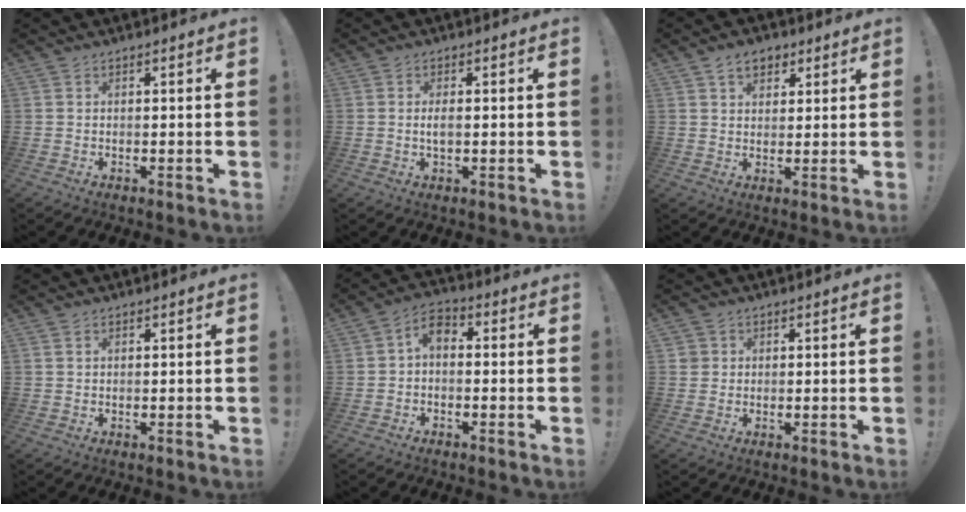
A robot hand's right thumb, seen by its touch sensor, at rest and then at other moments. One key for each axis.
{"total": 2.2, "fx": -0.2, "fy": 0.8, "fz": 2.1, "tx": -0.033, "ty": 0.000, "tz": -0.006}
{"total": 6.0, "fx": 3.3, "fy": 4.1, "fz": 3.0, "tx": -0.039, "ty": -0.006, "tz": 0.058}
{"total": 0.7, "fx": 0.4, "fy": 0.4, "fz": 0.4, "tx": -0.001, "ty": -0.002, "tz": 0.007}
{"total": 4.7, "fx": -0.7, "fy": 3.0, "fz": 3.6, "tx": -0.074, "ty": 0.010, "tz": -0.013}
{"total": 1.8, "fx": 0.7, "fy": 1.6, "fz": 0.2, "tx": 0.001, "ty": -0.002, "tz": 0.012}